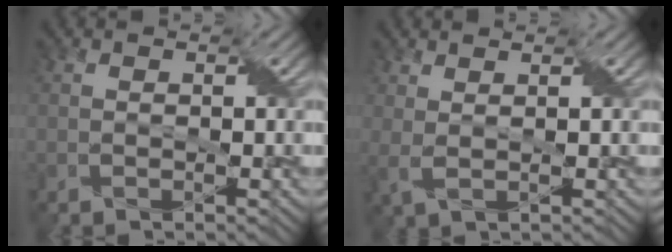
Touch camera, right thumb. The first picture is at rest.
{"total": 2.1, "force": [1.2, 0.4, 1.7], "torque": [-0.044, 0.006, 0.025]}